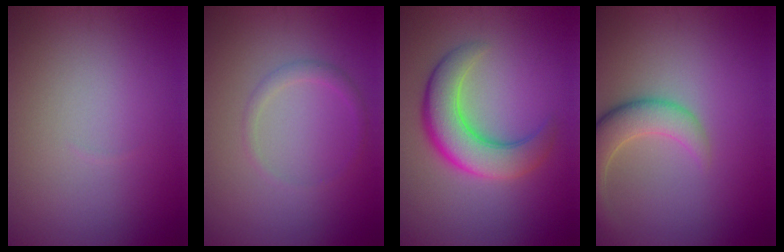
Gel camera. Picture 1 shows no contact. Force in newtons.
{"total": 1.3, "press": 1.3, "slide": 0.0}
{"total": 6.3, "press": 6.3, "slide": 0.4}
{"total": 4.6, "press": 4.6, "slide": 0.5}